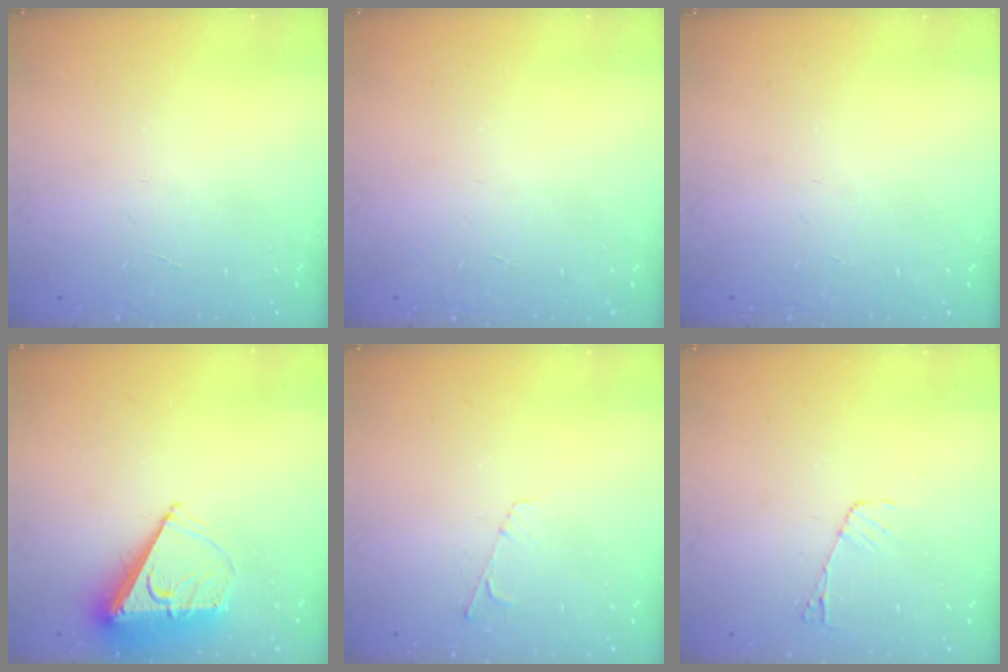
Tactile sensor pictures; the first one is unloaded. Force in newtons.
{"total": 0.0}
{"total": 0.0}
{"total": 8.3, "press": 8.3, "slide": 0.4}
{"total": 4.0, "press": 4.0, "slide": 0.5}
{"total": 4.5, "press": 4.5, "slide": 0.5}